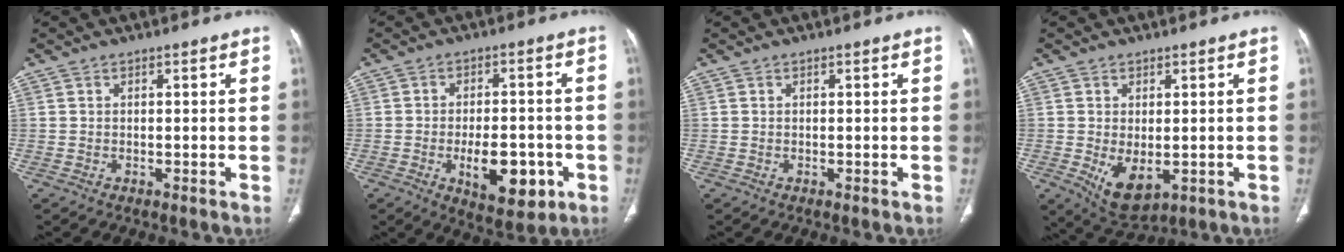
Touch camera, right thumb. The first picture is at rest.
{"total": 11.3, "force": [-3.7, 5.7, 9.0], "torque": [-0.110, 0.011, -0.043]}
{"total": 0.0}
{"total": 7.1, "force": [-1.4, 4.0, 5.7], "torque": [-0.086, -0.013, -0.003]}